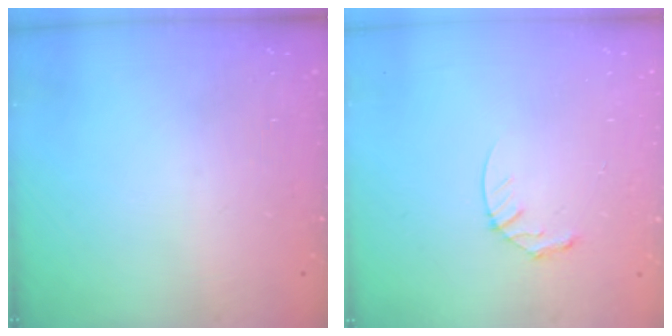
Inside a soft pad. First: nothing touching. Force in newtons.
{"total": 4.7, "press": 4.7, "slide": 0.4}